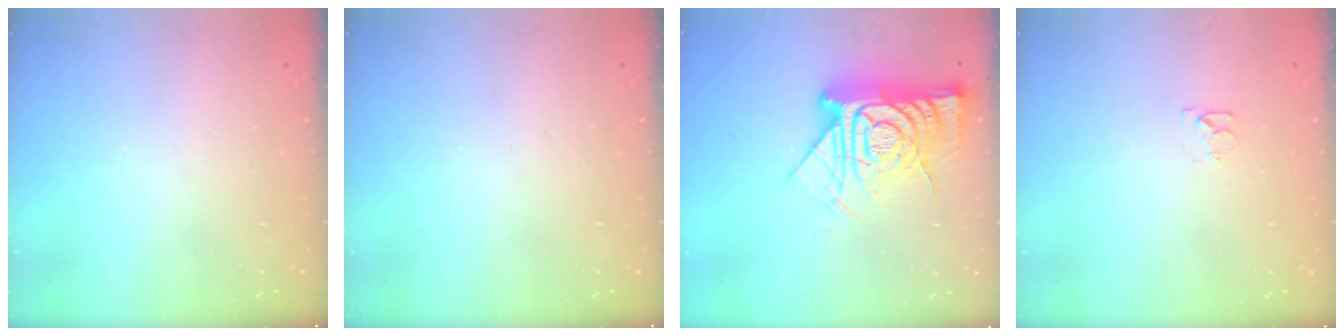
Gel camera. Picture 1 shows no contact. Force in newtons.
{"total": 0.0}
{"total": 17.2, "press": 17.1, "slide": 1.5}
{"total": 3.6, "press": 3.6, "slide": 0.3}